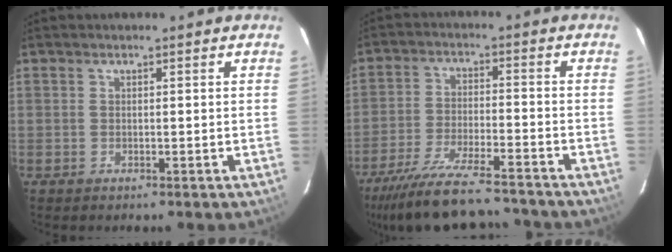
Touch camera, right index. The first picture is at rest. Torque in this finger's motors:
{"motor_torque": [1.69, -0.45, 0.58, 0.12]}